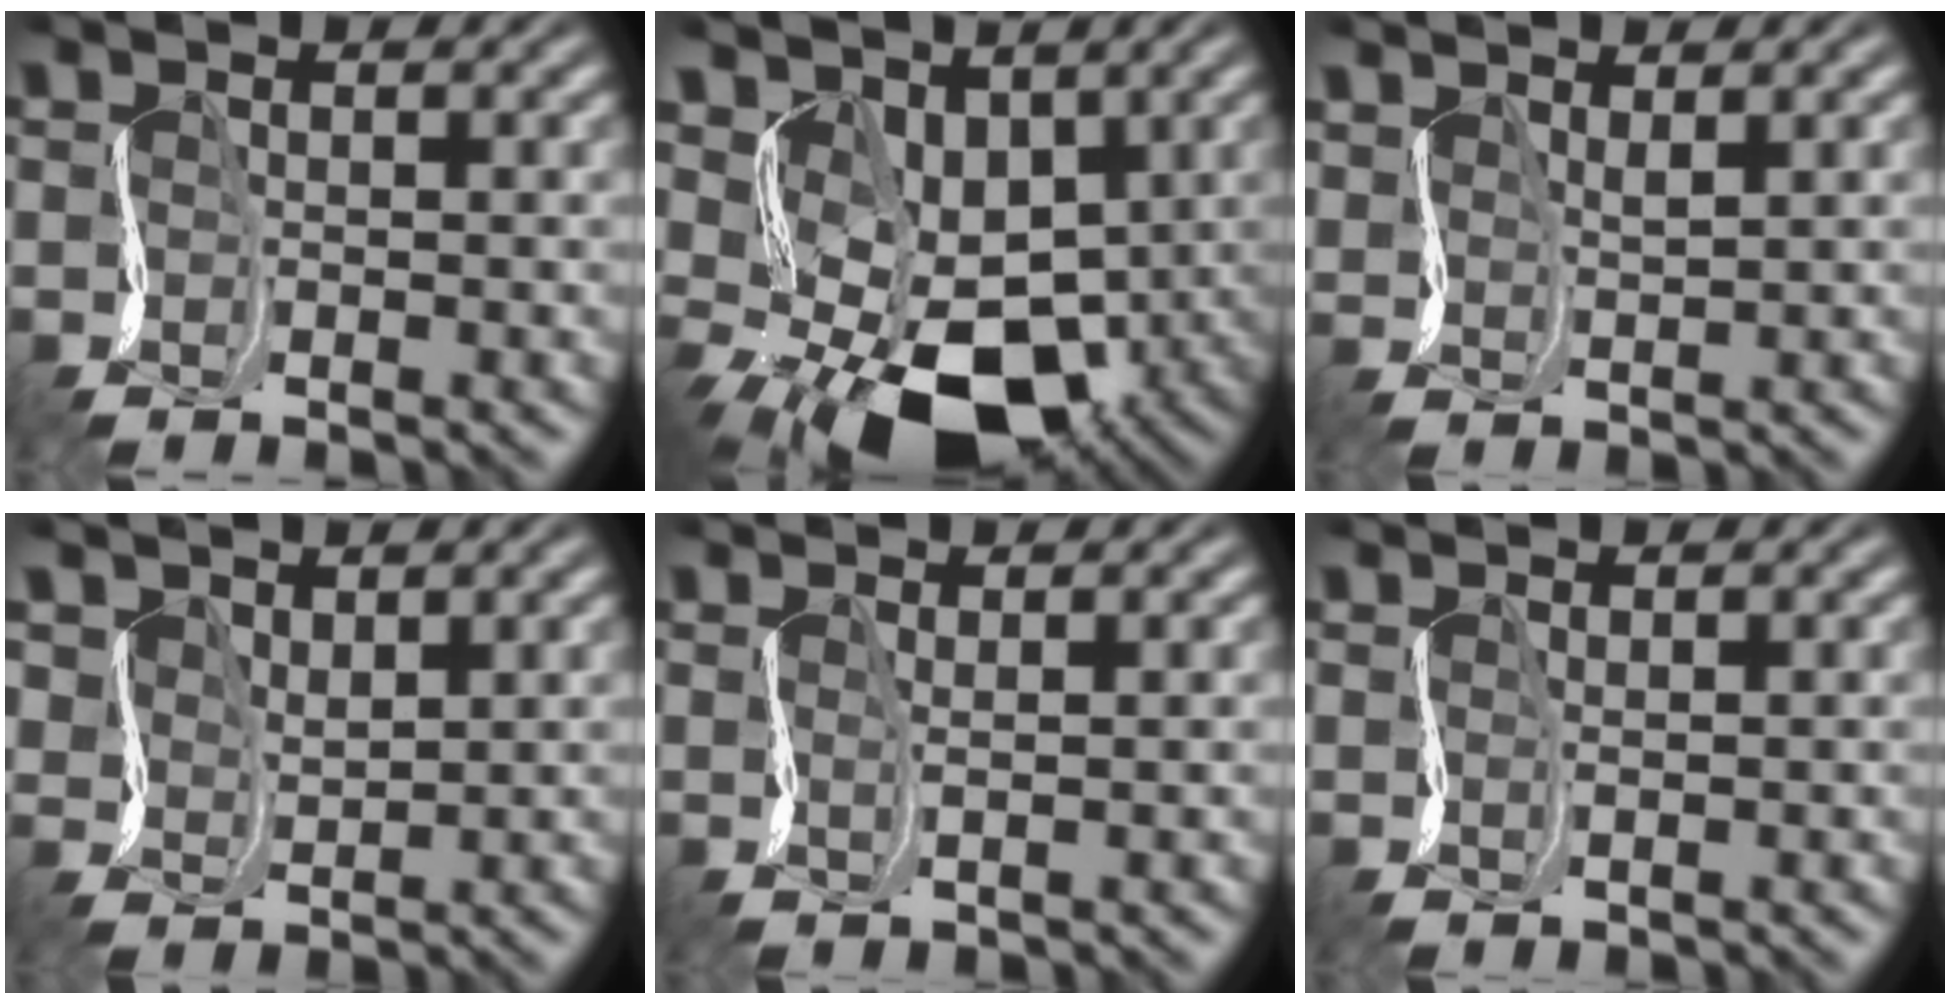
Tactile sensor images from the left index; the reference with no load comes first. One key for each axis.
{"total": 7.4, "fx": 0.6, "fy": 5.4, "fz": 5.1, "tx": -0.080, "ty": -0.019, "tz": 0.015}
{"total": 2.0, "fx": 1.9, "fy": 0.2, "fz": -0.2, "tx": -0.002, "ty": 0.001, "tz": 0.043}
{"total": 2.3, "fx": 2.1, "fy": 1.0, "fz": -0.1, "tx": -0.005, "ty": 0.000, "tz": 0.041}
{"total": 1.1, "fx": 1.0, "fy": -0.3, "fz": -0.1, "tx": -0.002, "ty": 0.000, "tz": 0.021}
{"total": 1.0, "fx": 0.9, "fy": -0.1, "fz": -0.3, "tx": 0.005, "ty": 0.002, "tz": 0.018}